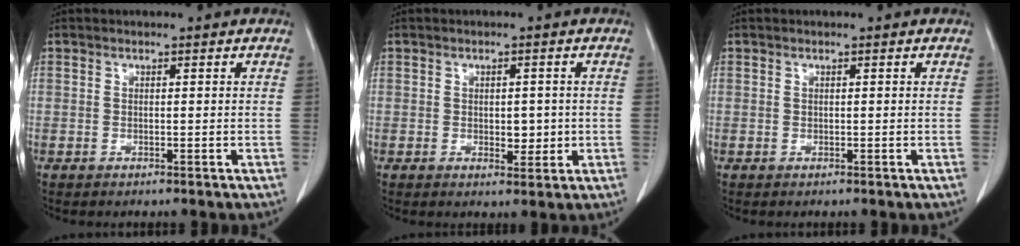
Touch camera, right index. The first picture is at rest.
{"total": 3.2, "force": [-0.2, 1.8, 2.6], "torque": [-0.034, -0.002, 0.003]}
{"total": 0.0}